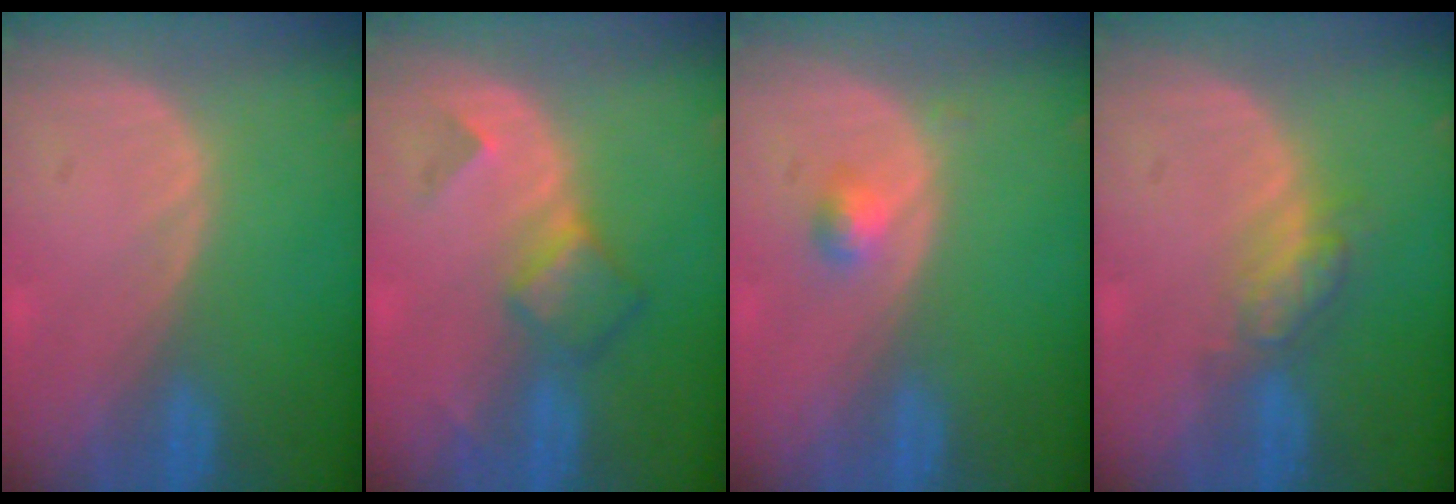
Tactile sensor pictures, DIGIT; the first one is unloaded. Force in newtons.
{"total": 5.0, "press": 4.4, "slide": 2.4}
{"total": 2.0, "press": 1.8, "slide": 0.8}
{"total": 4.6, "press": 4.1, "slide": 2.1}